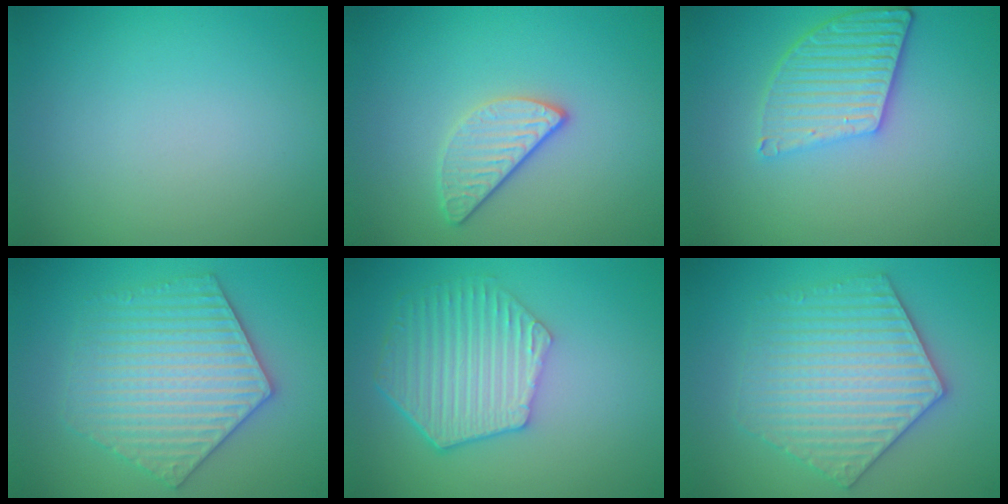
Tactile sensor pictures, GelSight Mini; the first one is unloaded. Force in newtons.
{"total": 2.5, "press": 2.3, "slide": 1.0}
{"total": 4.5, "press": 3.8, "slide": 2.5}
{"total": 5.9, "press": 5.8, "slide": 0.9}
{"total": 6.6, "press": 5.1, "slide": 4.2}
{"total": 5.9, "press": 5.8, "slide": 0.9}